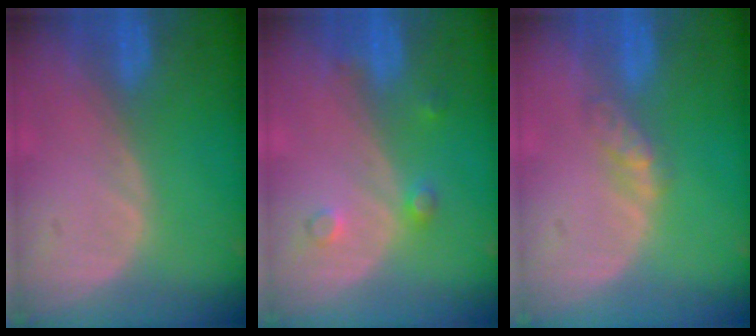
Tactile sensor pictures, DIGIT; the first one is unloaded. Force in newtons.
{"total": 2.3, "press": 2.3, "slide": 0.2}
{"total": 2.8, "press": 2.5, "slide": 1.2}